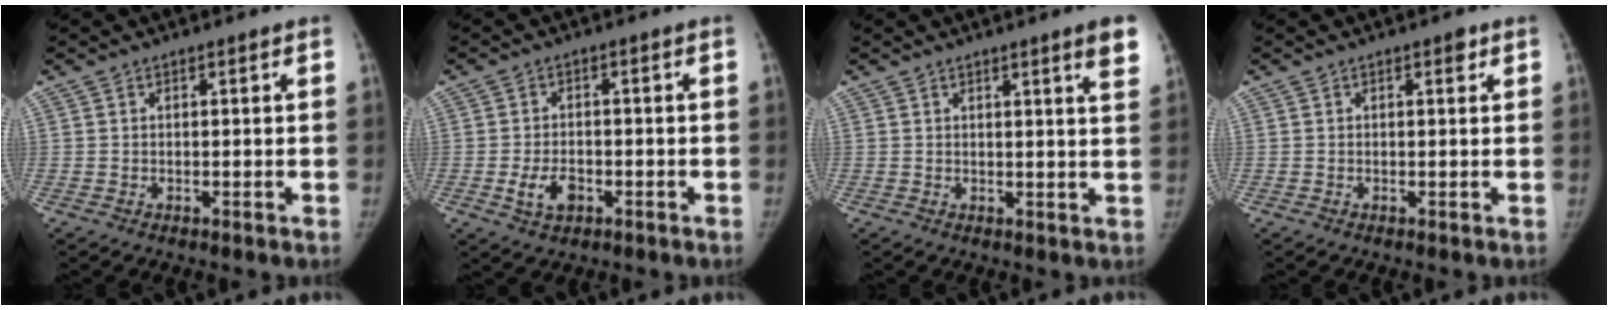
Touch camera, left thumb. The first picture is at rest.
{"total": 4.8, "force": [-1.6, 3.1, 3.3], "torque": [-0.056, 0.007, -0.024]}
{"total": 5.3, "force": [3.3, 0.1, 4.1], "torque": [-0.044, -0.017, 0.038]}
{"total": 1.3, "force": [0.8, 0.5, 0.9], "torque": [-0.006, -0.002, 0.010]}